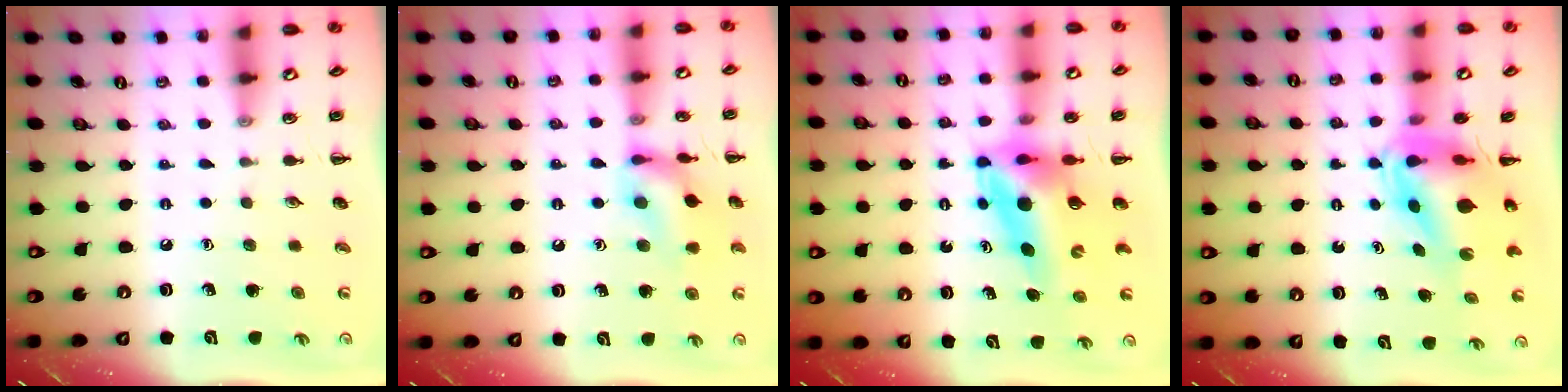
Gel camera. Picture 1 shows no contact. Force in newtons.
{"total": 12.9, "press": 12.9, "slide": 0.8}
{"total": 9.6, "press": 9.2, "slide": 3.0}
{"total": 8.0, "press": 7.6, "slide": 2.6}